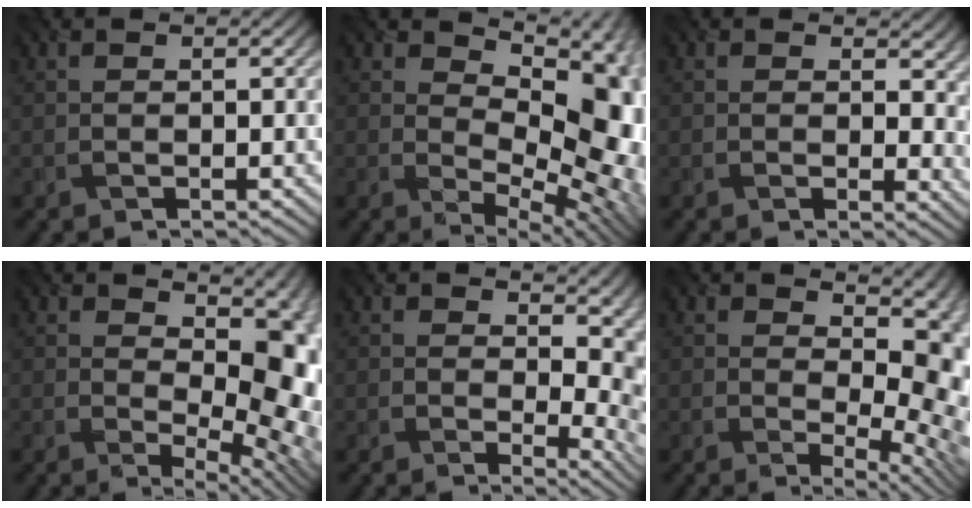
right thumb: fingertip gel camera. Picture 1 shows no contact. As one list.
[{"total": 14.2, "force": [2.9, 8.4, 11.1], "torque": [-0.136, -0.012, 0.053]}, {"total": 5.4, "force": [2.0, 3.3, 3.8], "torque": [-0.037, -0.013, 0.039]}, {"total": 15.4, "force": [3.2, 8.2, 12.6], "torque": [-0.133, -0.002, 0.077]}, {"total": 9.0, "force": [2.6, 4.3, 7.4], "torque": [-0.086, -0.011, 0.054]}, {"total": 12.6, "force": [3.5, 6.2, 10.3], "torque": [-0.115, -0.007, 0.078]}]